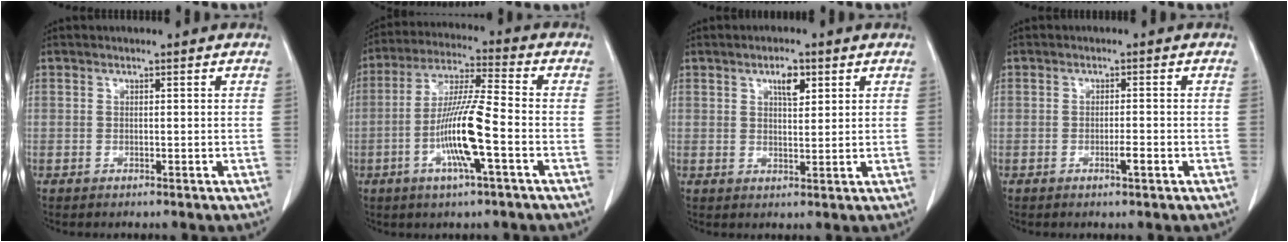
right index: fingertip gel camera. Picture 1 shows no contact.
{"total": 11.9, "force": [-3.6, 0.3, 11.4], "torque": [-0.222, -0.005, -0.072]}
{"total": 3.6, "force": [1.8, 1.4, 2.7], "torque": [-0.045, -0.001, 0.031]}
{"total": 2.0, "force": [-0.9, 0.1, 1.8], "torque": [-0.032, -0.002, -0.015]}